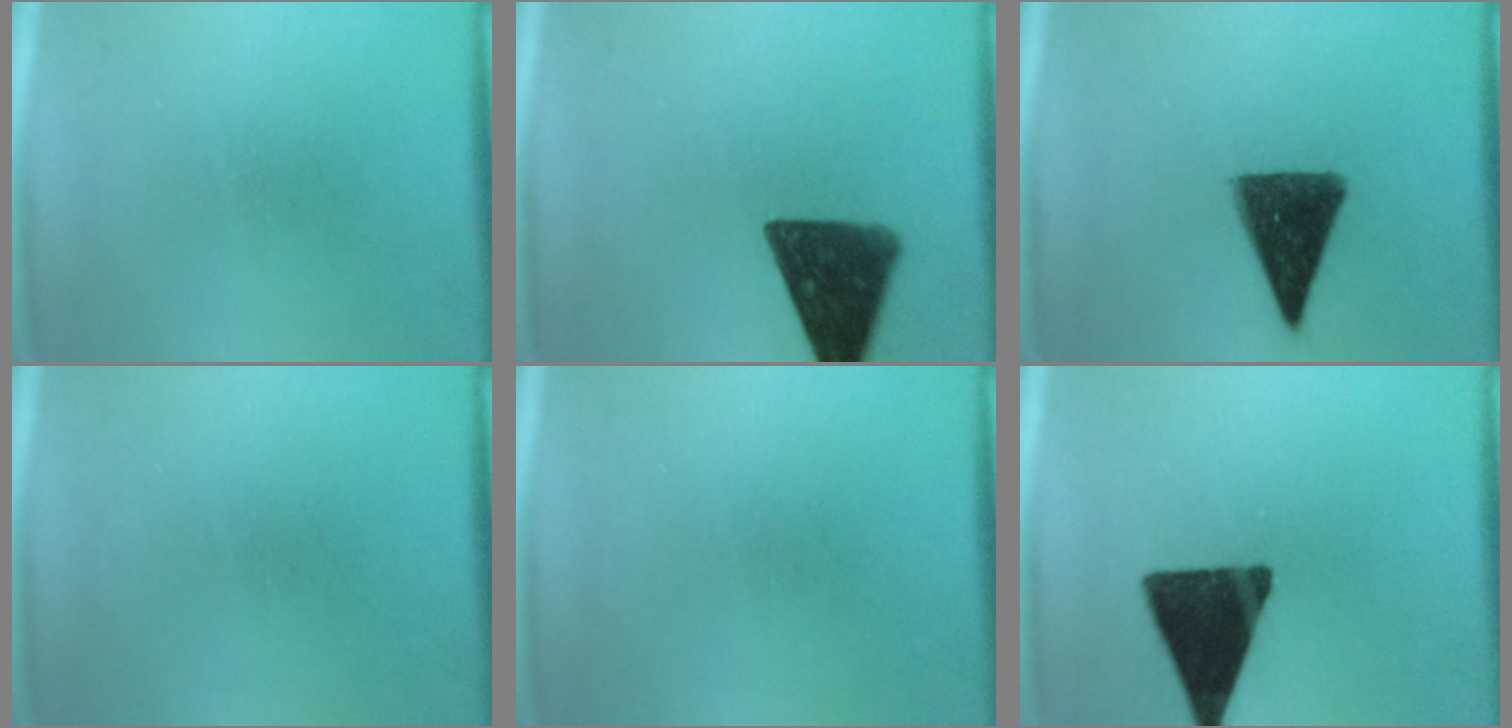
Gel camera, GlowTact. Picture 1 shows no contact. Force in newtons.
{"total": 14.0}
{"total": 12.4}
{"total": 0.0}
{"total": 0.0}
{"total": 16.0}